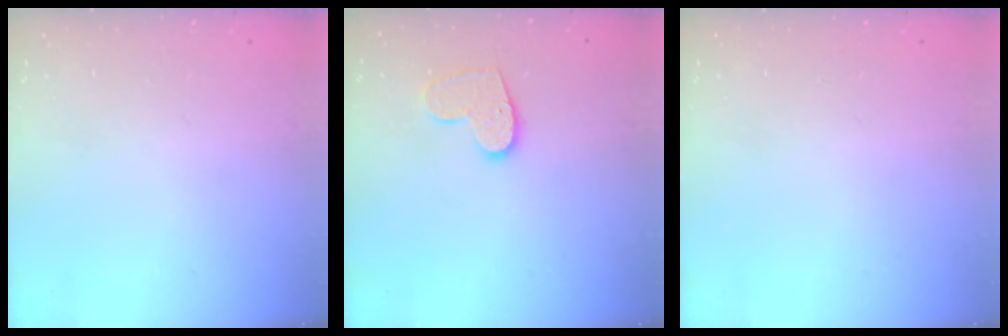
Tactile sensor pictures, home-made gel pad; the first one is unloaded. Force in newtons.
{"total": 10.0, "press": 10.0, "slide": 0.6}
{"total": 0.0}